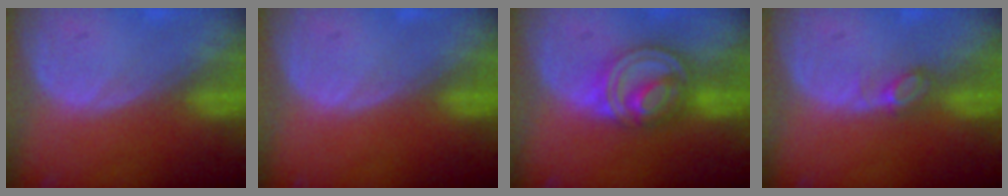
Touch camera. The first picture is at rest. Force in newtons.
{"total": 0.0}
{"total": 8.3, "press": 7.1, "slide": 4.4}
{"total": 2.2, "press": 2.2, "slide": 0.3}